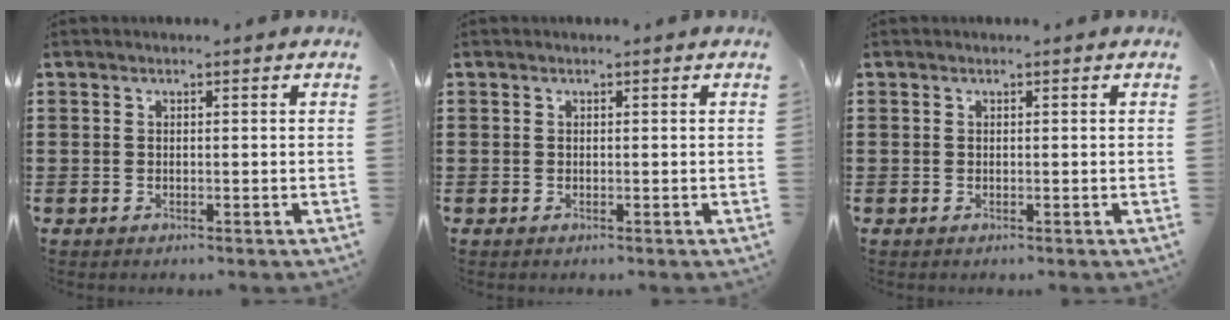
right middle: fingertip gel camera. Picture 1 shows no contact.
{"total": 0.0}
{"total": 0.0}